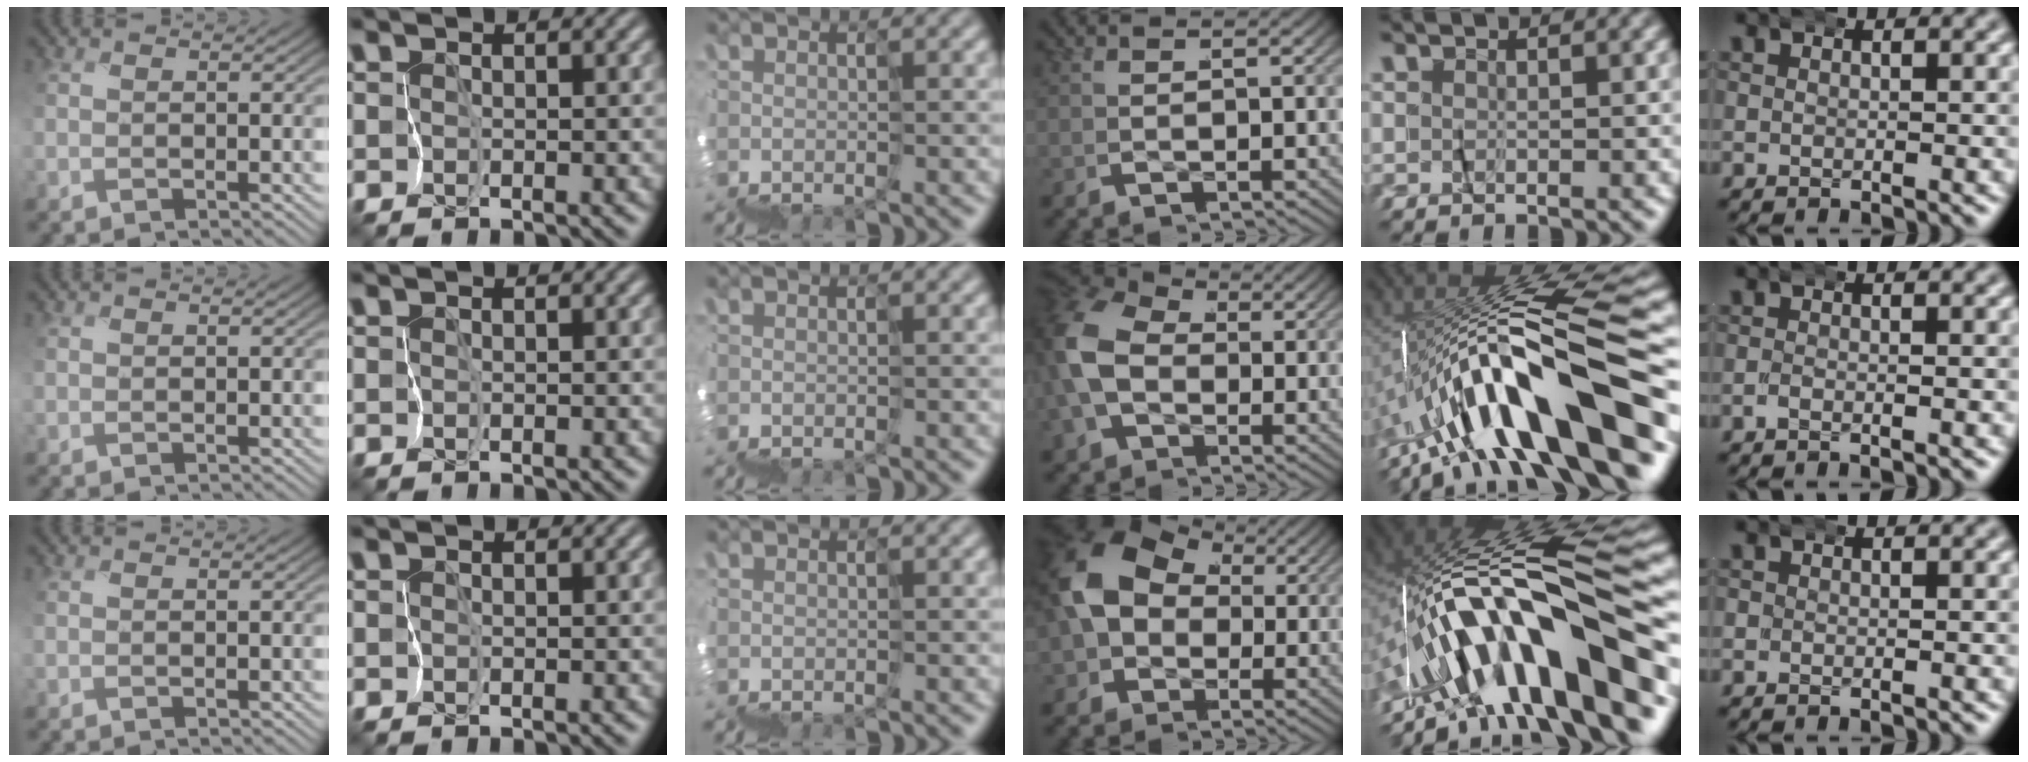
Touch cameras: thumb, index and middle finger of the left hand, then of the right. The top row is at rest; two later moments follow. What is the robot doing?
{"motion": "wrap", "object": "felt sheet"}